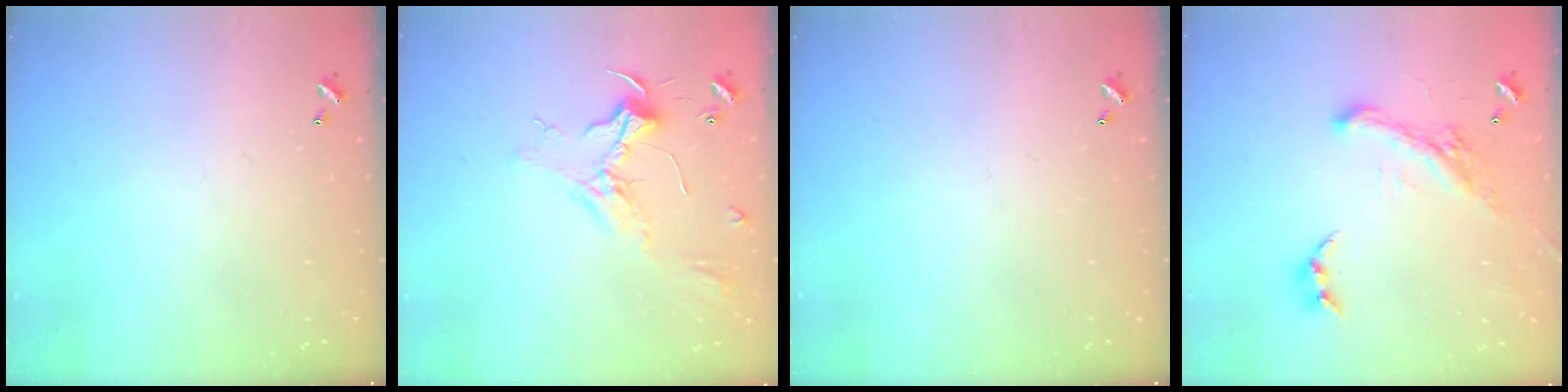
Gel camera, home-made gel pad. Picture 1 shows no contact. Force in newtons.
{"total": 2.4, "press": 2.3, "slide": 0.8}
{"total": 0.0}
{"total": 3.4, "press": 3.1, "slide": 1.4}